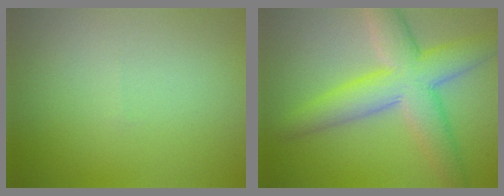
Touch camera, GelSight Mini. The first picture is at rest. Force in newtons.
{"total": 7.7, "press": 7.7, "slide": 0.1}